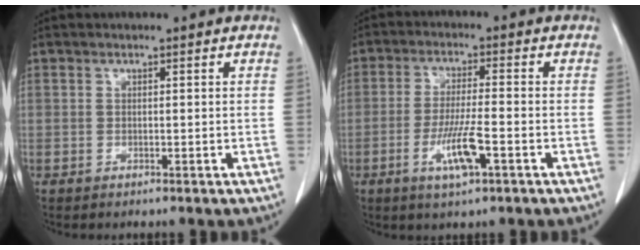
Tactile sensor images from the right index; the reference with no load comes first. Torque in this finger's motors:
{"motor_torque": [0.18, -0.11, 0.17, 0.11]}